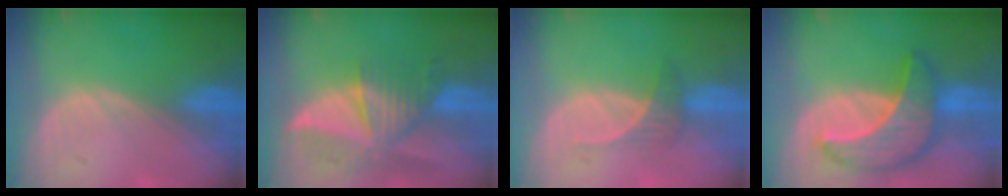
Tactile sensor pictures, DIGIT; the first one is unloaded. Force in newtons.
{"total": 9.3, "press": 8.4, "slide": 4.0}
{"total": 2.8, "press": 2.7, "slide": 0.9}
{"total": 9.1, "press": 9.1, "slide": 0.7}